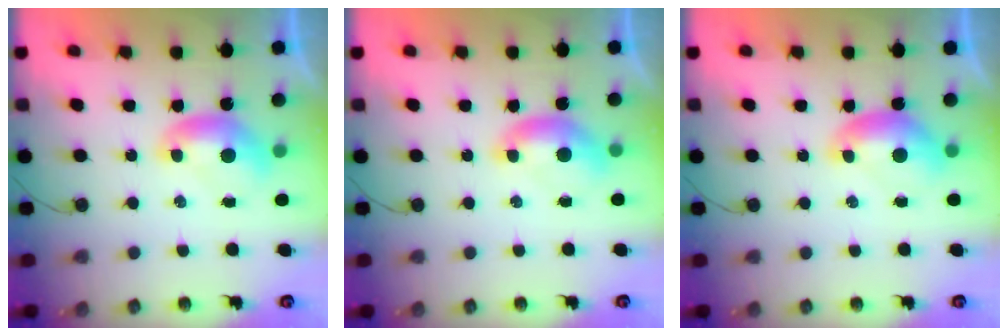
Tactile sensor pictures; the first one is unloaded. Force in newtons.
{"total": 0.7, "press": 0.4, "slide": 0.5}
{"total": 0.6, "press": 0.5, "slide": 0.3}